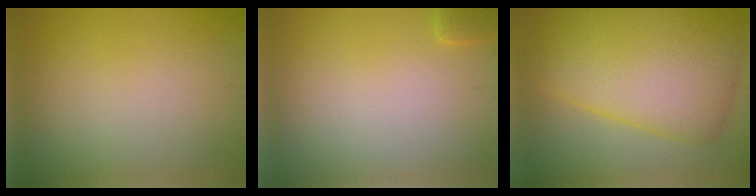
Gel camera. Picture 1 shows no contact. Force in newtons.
{"total": 1.1, "press": 1.0, "slide": 0.1}
{"total": 11.0, "press": 11.0, "slide": 0.2}